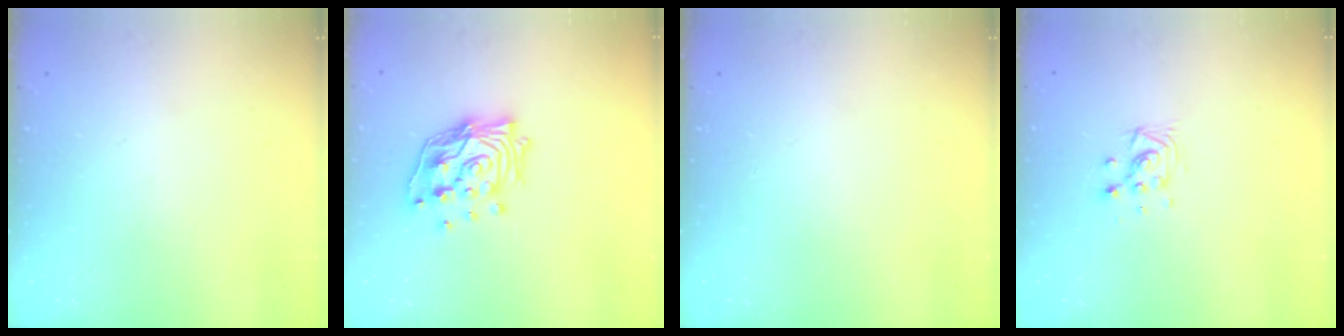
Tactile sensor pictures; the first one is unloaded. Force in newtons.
{"total": 16.0, "press": 15.8, "slide": 2.3}
{"total": 0.0}
{"total": 6.7, "press": 6.3, "slide": 2.3}